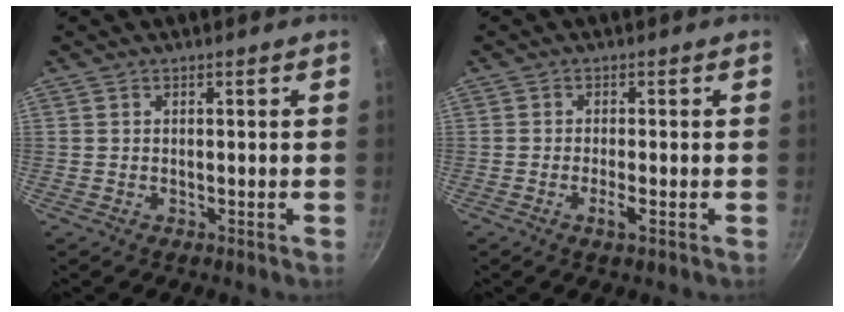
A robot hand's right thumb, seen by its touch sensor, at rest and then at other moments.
{"total": 2.2, "force": [-0.9, 0.4, 2.0], "torque": [-0.041, 0.005, -0.019]}